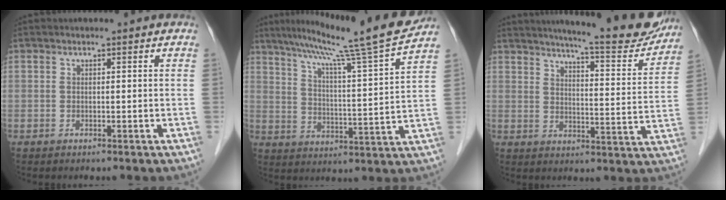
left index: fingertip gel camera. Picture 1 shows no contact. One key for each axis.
{"total": 17.3, "fx": 14.5, "fy": -2.4, "fz": 9.2, "tx": -0.149, "ty": -0.025, "tz": 0.204}
{"total": 17.4, "fx": 15.8, "fy": 1.5, "fz": 7.3, "tx": -0.101, "ty": -0.043, "tz": 0.196}